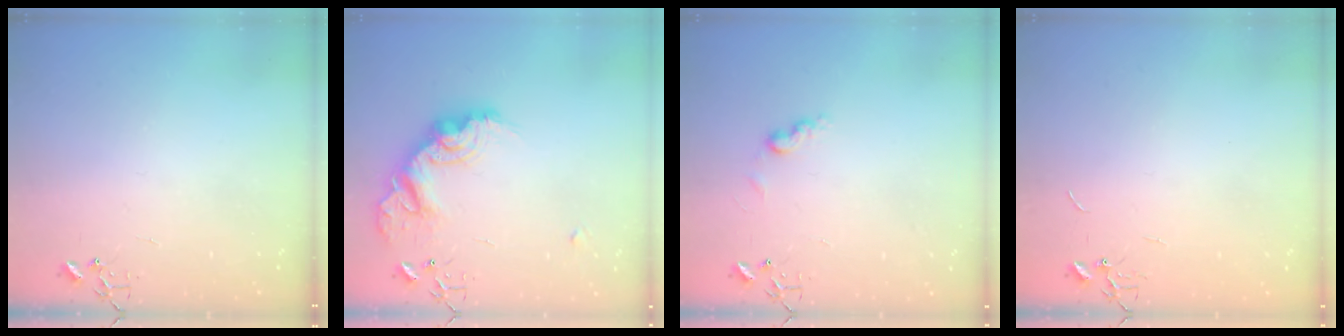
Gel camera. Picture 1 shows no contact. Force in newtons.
{"total": 17.6, "press": 17.6, "slide": 0.9}
{"total": 7.3, "press": 7.2, "slide": 0.8}
{"total": 0.7, "press": 0.7, "slide": 0.1}